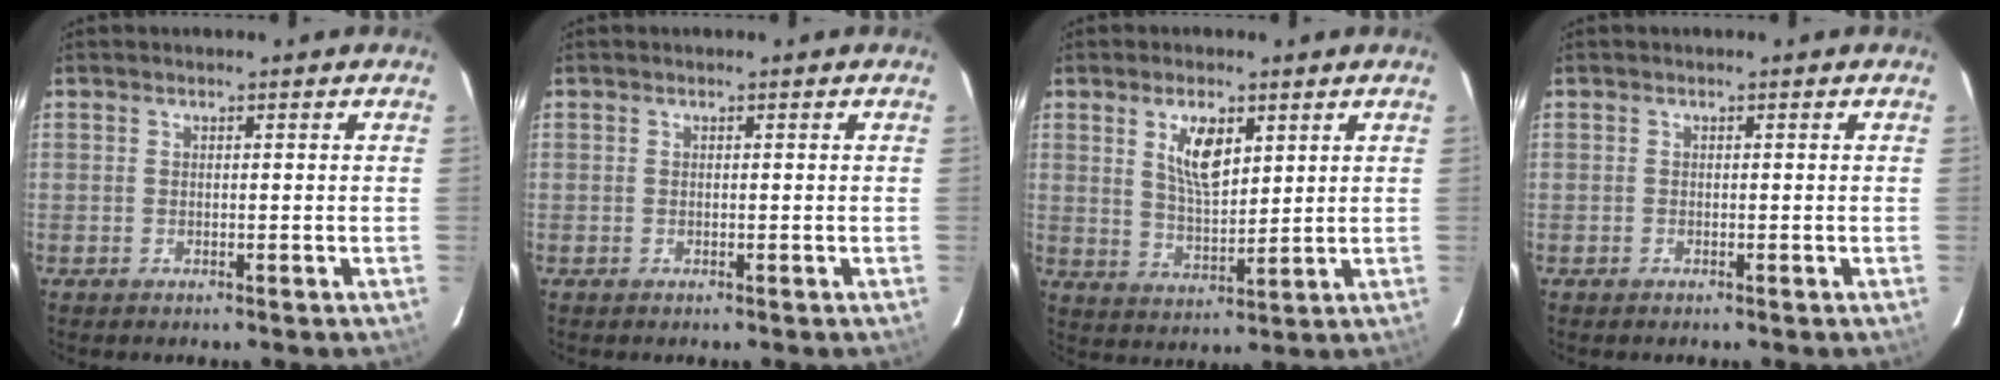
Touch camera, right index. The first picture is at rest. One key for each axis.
{"total": 0.0}
{"total": 7.7, "fx": 3.4, "fy": 3.3, "fz": 6.0, "tx": -0.106, "ty": 0.000, "tz": 0.069}
{"total": 0.0}